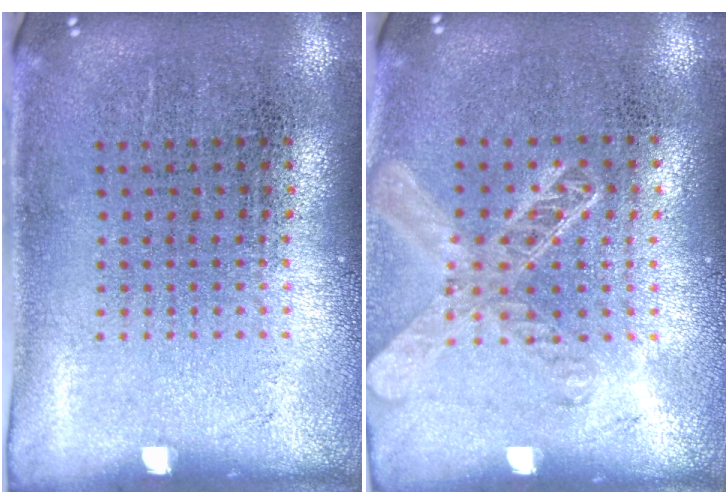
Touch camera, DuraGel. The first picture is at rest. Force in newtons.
{"total": 1.3, "press": 1.2, "slide": 0.5}